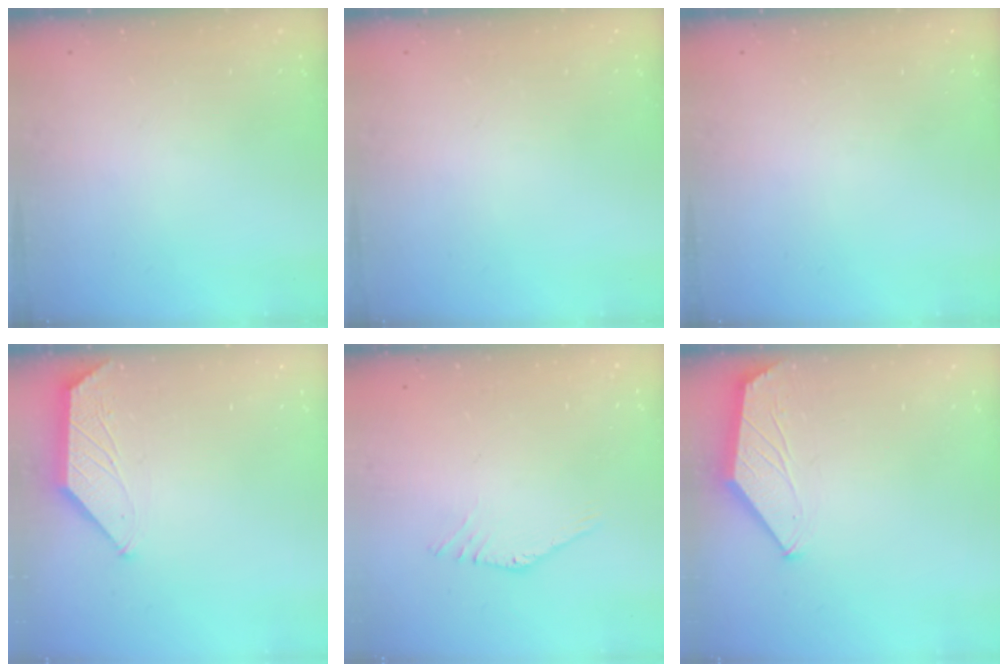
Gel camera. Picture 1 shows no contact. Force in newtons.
{"total": 0.0}
{"total": 0.0}
{"total": 1.1, "press": 1.0, "slide": 0.4}
{"total": 2.4, "press": 2.4, "slide": 0.1}
{"total": 1.5, "press": 1.5, "slide": 0.4}